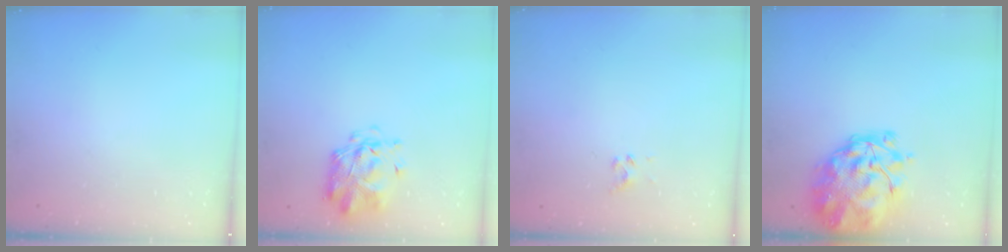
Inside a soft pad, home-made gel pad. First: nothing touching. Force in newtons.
{"total": 3.1, "press": 3.0, "slide": 0.8}
{"total": 2.3, "press": 2.1, "slide": 1.0}
{"total": 4.8, "press": 4.5, "slide": 1.7}